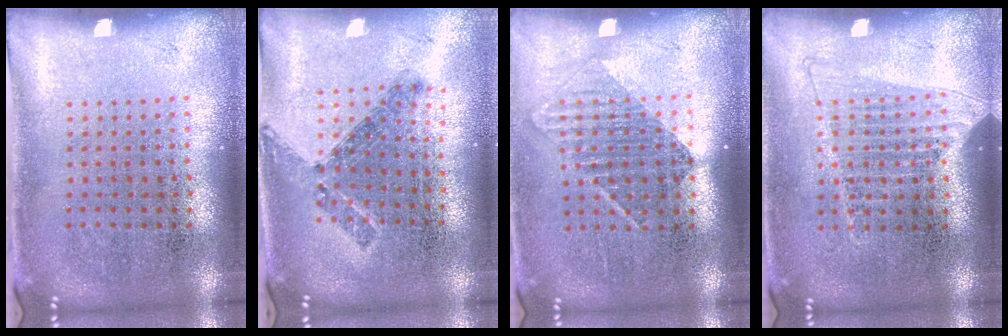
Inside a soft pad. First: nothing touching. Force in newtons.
{"total": 0.8, "press": 0.8, "slide": 0.3}
{"total": 1.3, "press": 1.0, "slide": 0.8}
{"total": 1.2, "press": 1.1, "slide": 0.5}